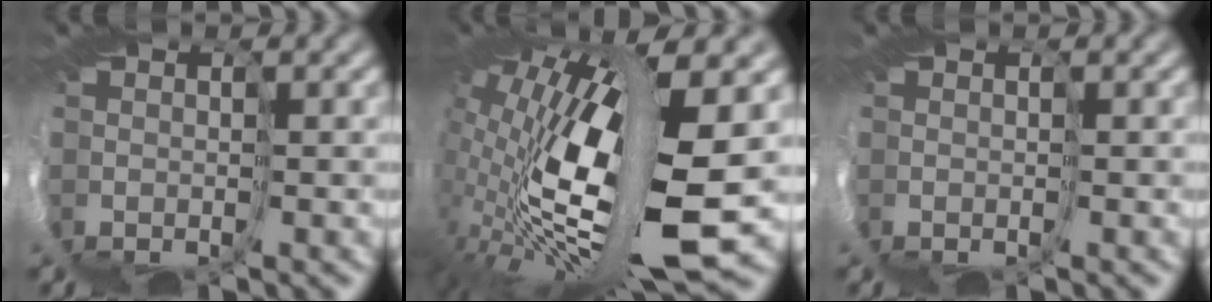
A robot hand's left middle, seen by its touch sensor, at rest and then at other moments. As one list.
[{"total": 13.6, "force": [2.5, 3.7, 12.9], "torque": [-0.259, -0.047, 0.060]}, {"total": 0.0}]